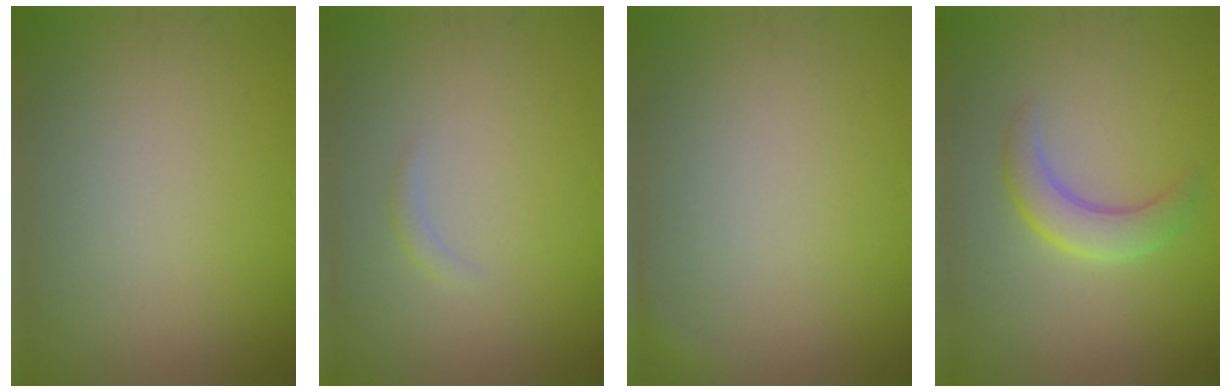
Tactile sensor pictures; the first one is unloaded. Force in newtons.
{"total": 0.7, "press": 0.7, "slide": 0.0}
{"total": 0.6, "press": 0.6, "slide": 0.1}
{"total": 2.9, "press": 2.9, "slide": 0.2}